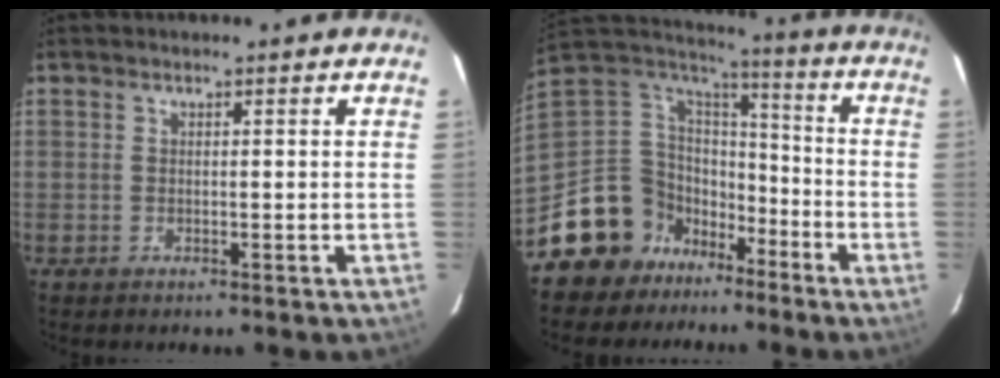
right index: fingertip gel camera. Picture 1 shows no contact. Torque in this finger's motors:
{"motor_torque": [1.07, -1.07, 0.27, 0.00]}